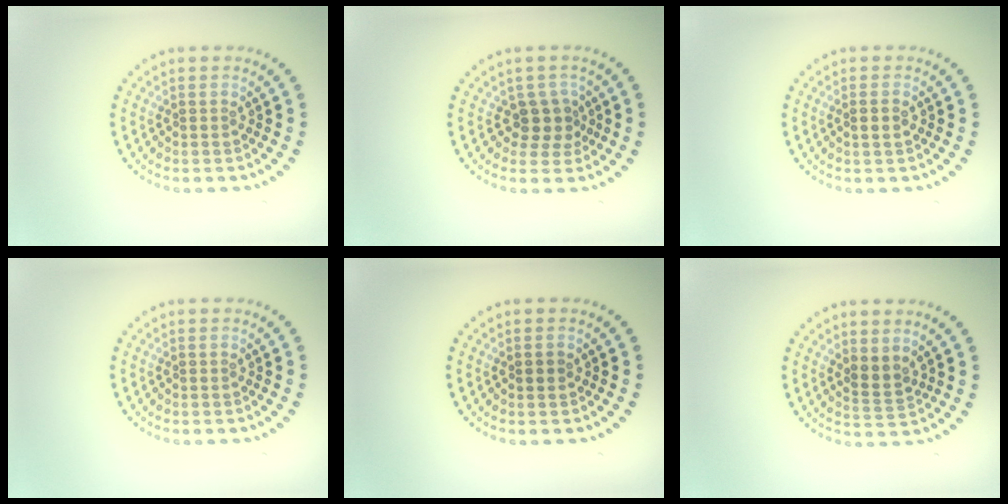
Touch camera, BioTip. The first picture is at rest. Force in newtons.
{"total": 2.4, "press": 1.9, "slide": 1.5}
{"total": 1.2, "press": 1.2, "slide": 0.3}
{"total": 0.0}
{"total": 0.9, "press": 0.9, "slide": 0.0}
{"total": 2.0, "press": 1.5, "slide": 1.2}